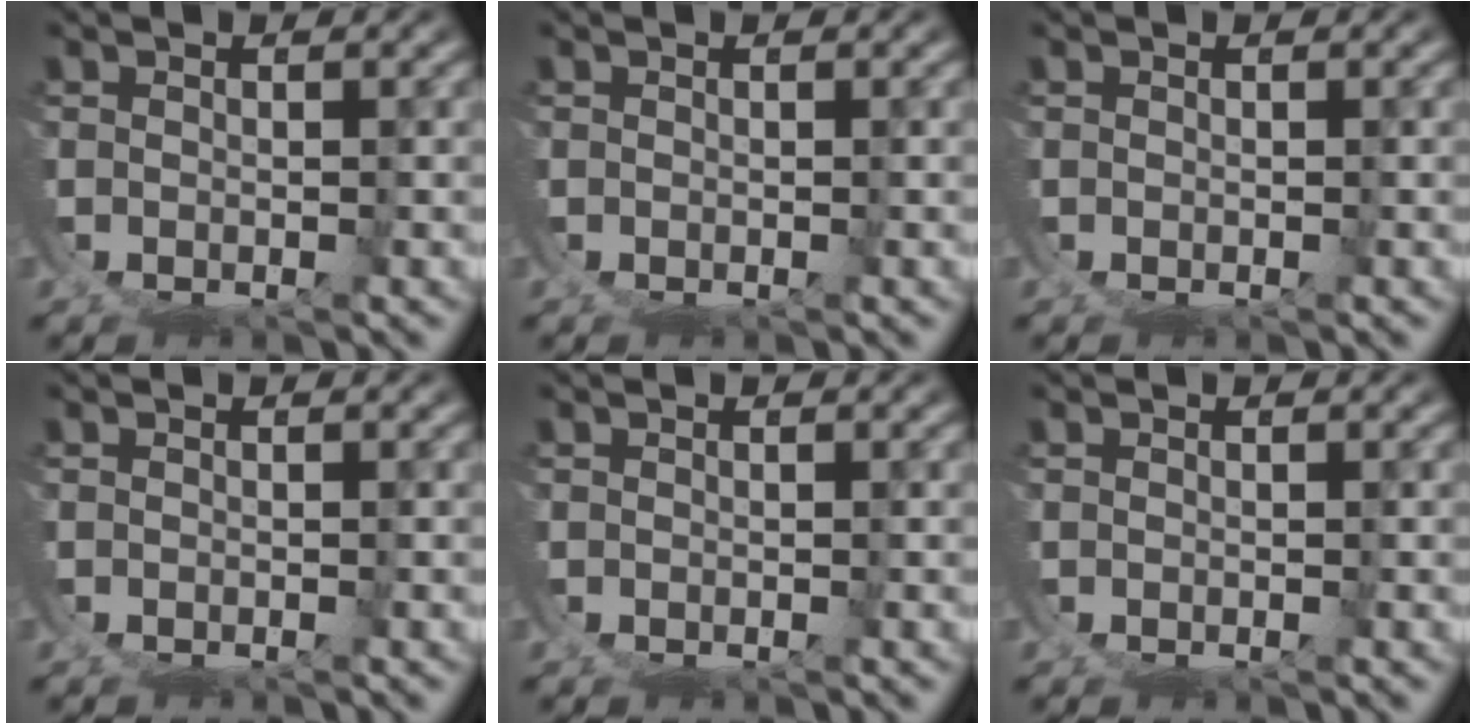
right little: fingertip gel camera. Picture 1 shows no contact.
{"total": 0.0}
{"total": 0.0}
{"total": 0.5, "force": [-0.2, -0.5, -0.2], "torque": [0.001, -0.003, -0.001]}
{"total": 0.0}
{"total": 0.0}